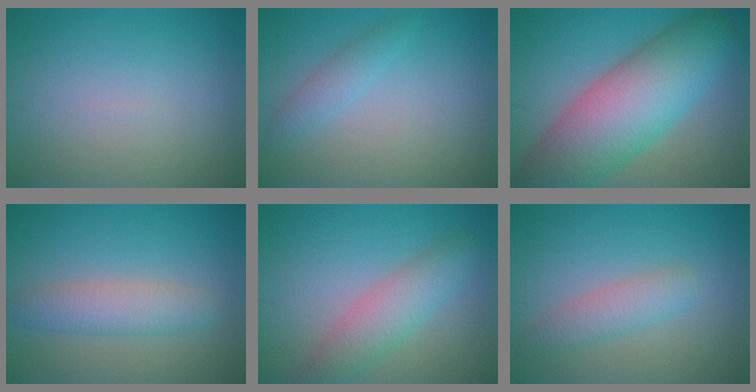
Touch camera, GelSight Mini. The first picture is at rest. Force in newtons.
{"total": 1.8, "press": 1.8, "slide": 0.1}
{"total": 11.9, "press": 11.9, "slide": 0.5}
{"total": 3.5, "press": 3.5, "slide": 0.1}
{"total": 4.2, "press": 4.2, "slide": 0.2}
{"total": 2.7, "press": 2.7, "slide": 0.1}